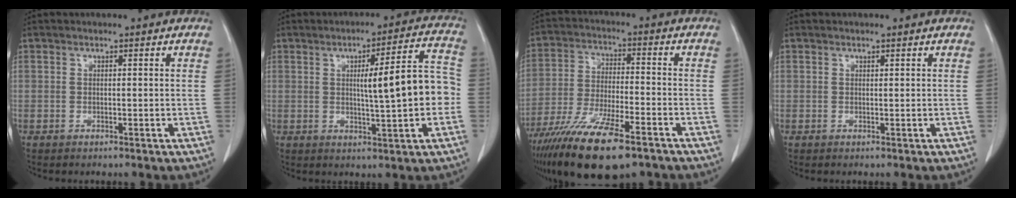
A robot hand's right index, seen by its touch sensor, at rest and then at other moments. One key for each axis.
{"total": 10.6, "fx": -0.2, "fy": 1.3, "fz": 10.5, "tx": -0.141, "ty": 0.024, "tz": 0.001}
{"total": 17.5, "fx": -12.0, "fy": 3.6, "fz": 12.2, "tx": -0.226, "ty": -0.042, "tz": -0.207}
{"total": 0.0}